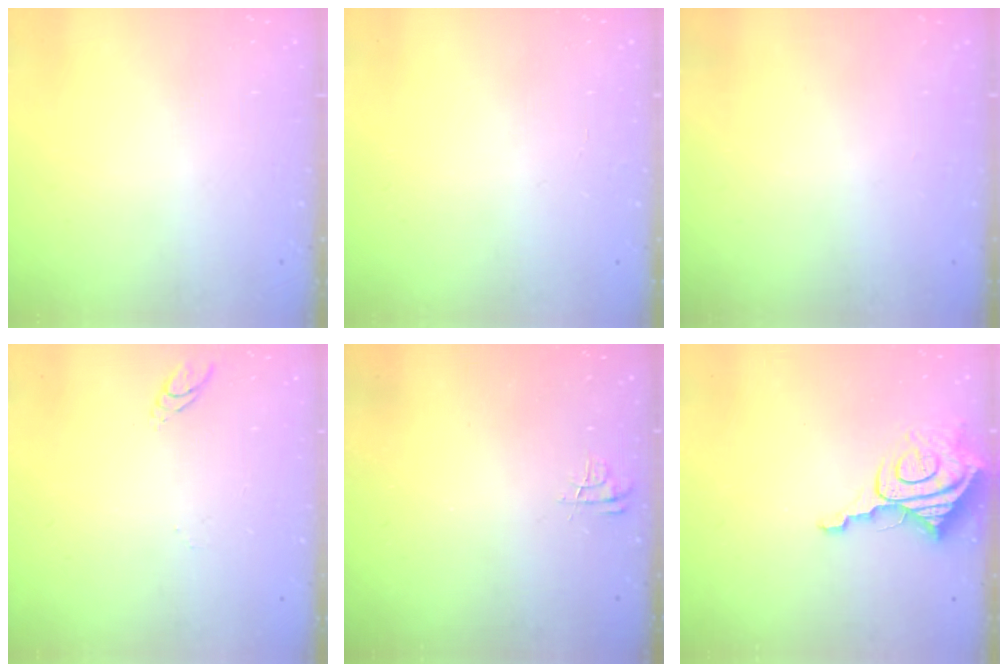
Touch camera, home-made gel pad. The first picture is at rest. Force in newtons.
{"total": 1.8, "press": 1.8, "slide": 0.1}
{"total": 0.0}
{"total": 4.6, "press": 4.5, "slide": 0.4}
{"total": 3.9, "press": 3.8, "slide": 0.4}
{"total": 10.4, "press": 10.3, "slide": 1.1}